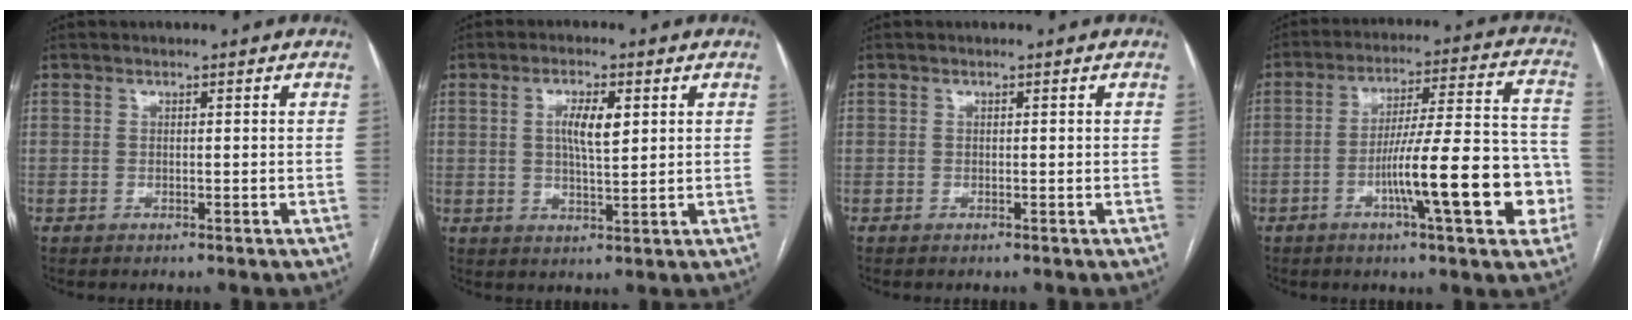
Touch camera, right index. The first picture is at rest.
{"total": 5.2, "force": [1.4, 1.2, 4.9], "torque": [-0.092, 0.002, 0.026]}
{"total": 0.0}
{"total": 16.9, "force": [-5.3, 2.1, 15.9], "torque": [-0.233, 0.019, -0.076]}